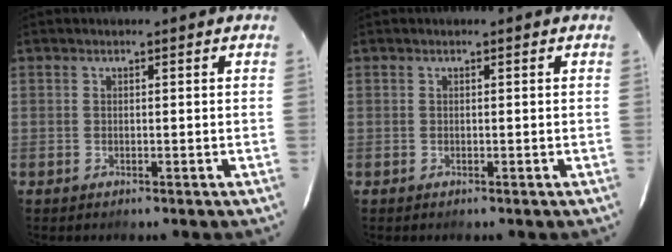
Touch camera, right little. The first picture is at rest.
{"total": 0.0}